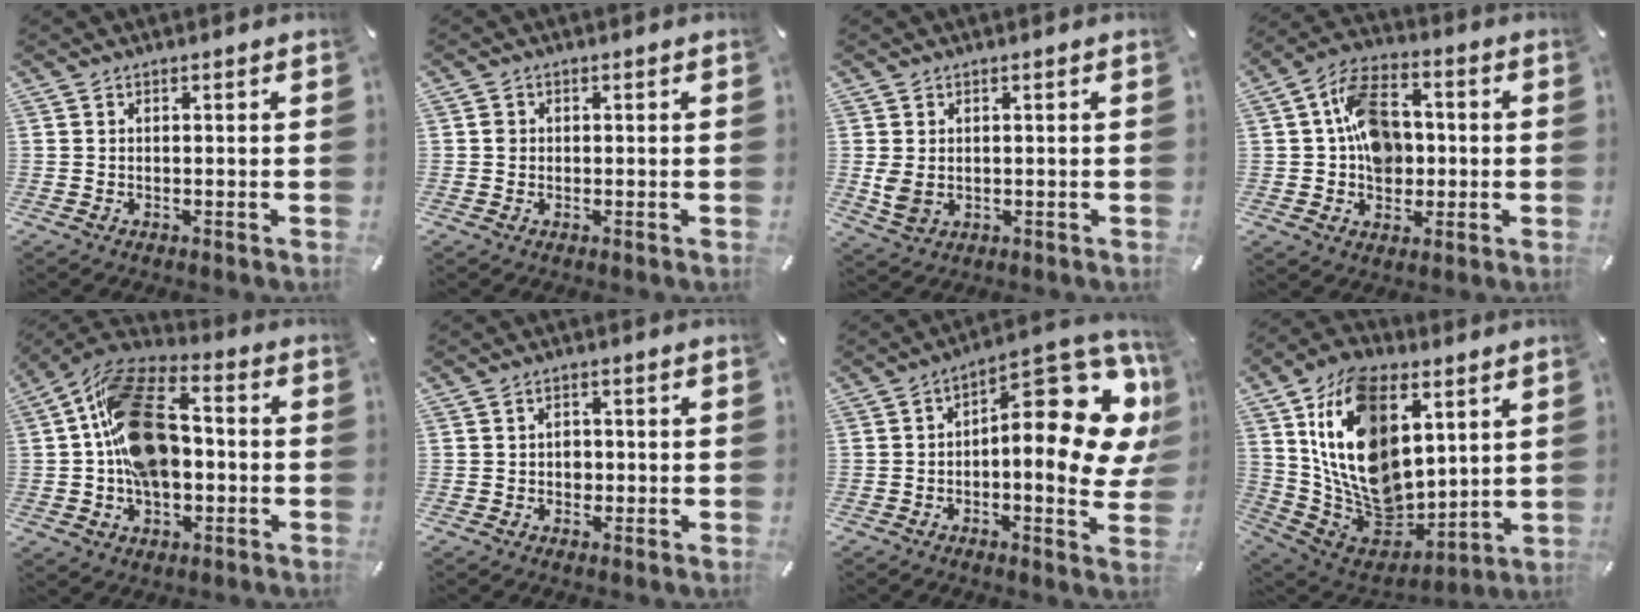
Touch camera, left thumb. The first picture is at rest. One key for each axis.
{"total": 1.3, "fx": 0.0, "fy": 1.2, "fz": 0.4, "tx": -0.010, "ty": 0.006, "tz": -0.003}
{"total": 3.9, "fx": 0.3, "fy": 3.0, "fz": 2.5, "tx": -0.052, "ty": -0.005, "tz": 0.005}
{"total": 12.1, "fx": 0.6, "fy": 9.4, "fz": 7.6, "tx": -0.136, "ty": 0.021, "tz": 0.018}
{"total": 21.5, "fx": -0.1, "fy": 14.2, "fz": 16.1, "tx": -0.291, "ty": 0.026, "tz": 0.004}
{"total": 2.4, "fx": -0.4, "fy": 1.9, "fz": 1.4, "tx": -0.020, "ty": 0.001, "tz": -0.011}
{"total": 21.7, "fx": 5.5, "fy": 9.2, "fz": 18.8, "tx": -0.239, "ty": -0.057, "tz": 0.090}
{"total": 22.1, "fx": 6.8, "fy": 15.1, "fz": 14.7, "tx": -0.312, "ty": -0.037, "tz": 0.122}